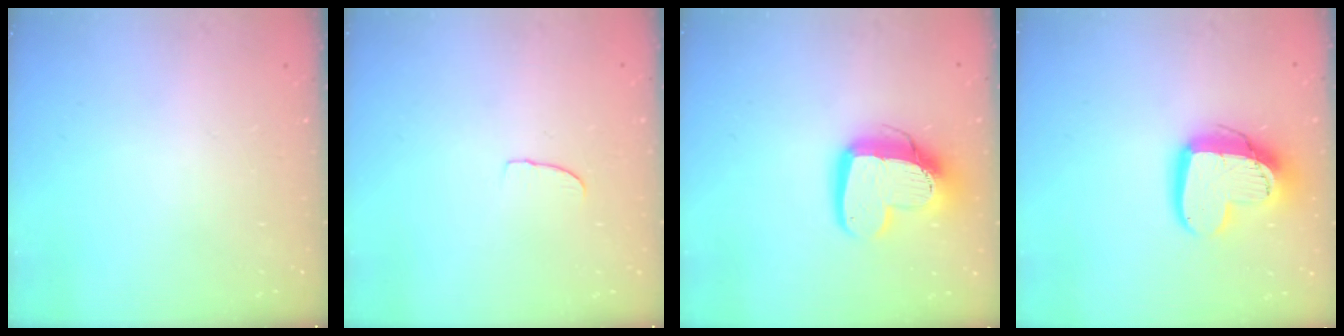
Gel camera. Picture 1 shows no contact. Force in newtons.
{"total": 4.2, "press": 4.2, "slide": 0.4}
{"total": 14.0, "press": 13.9, "slide": 1.7}
{"total": 15.8, "press": 15.8, "slide": 1.3}